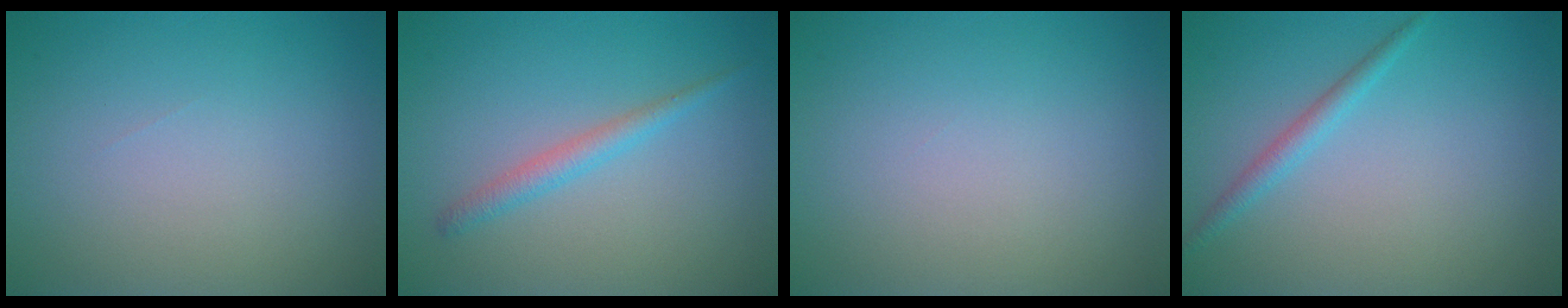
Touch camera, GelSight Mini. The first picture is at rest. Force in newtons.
{"total": 1.8, "press": 1.8, "slide": 0.1}
{"total": 0.0}
{"total": 1.6, "press": 1.6, "slide": 0.1}